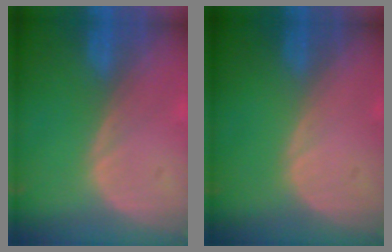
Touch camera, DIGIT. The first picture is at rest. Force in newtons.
{"total": 0.0}